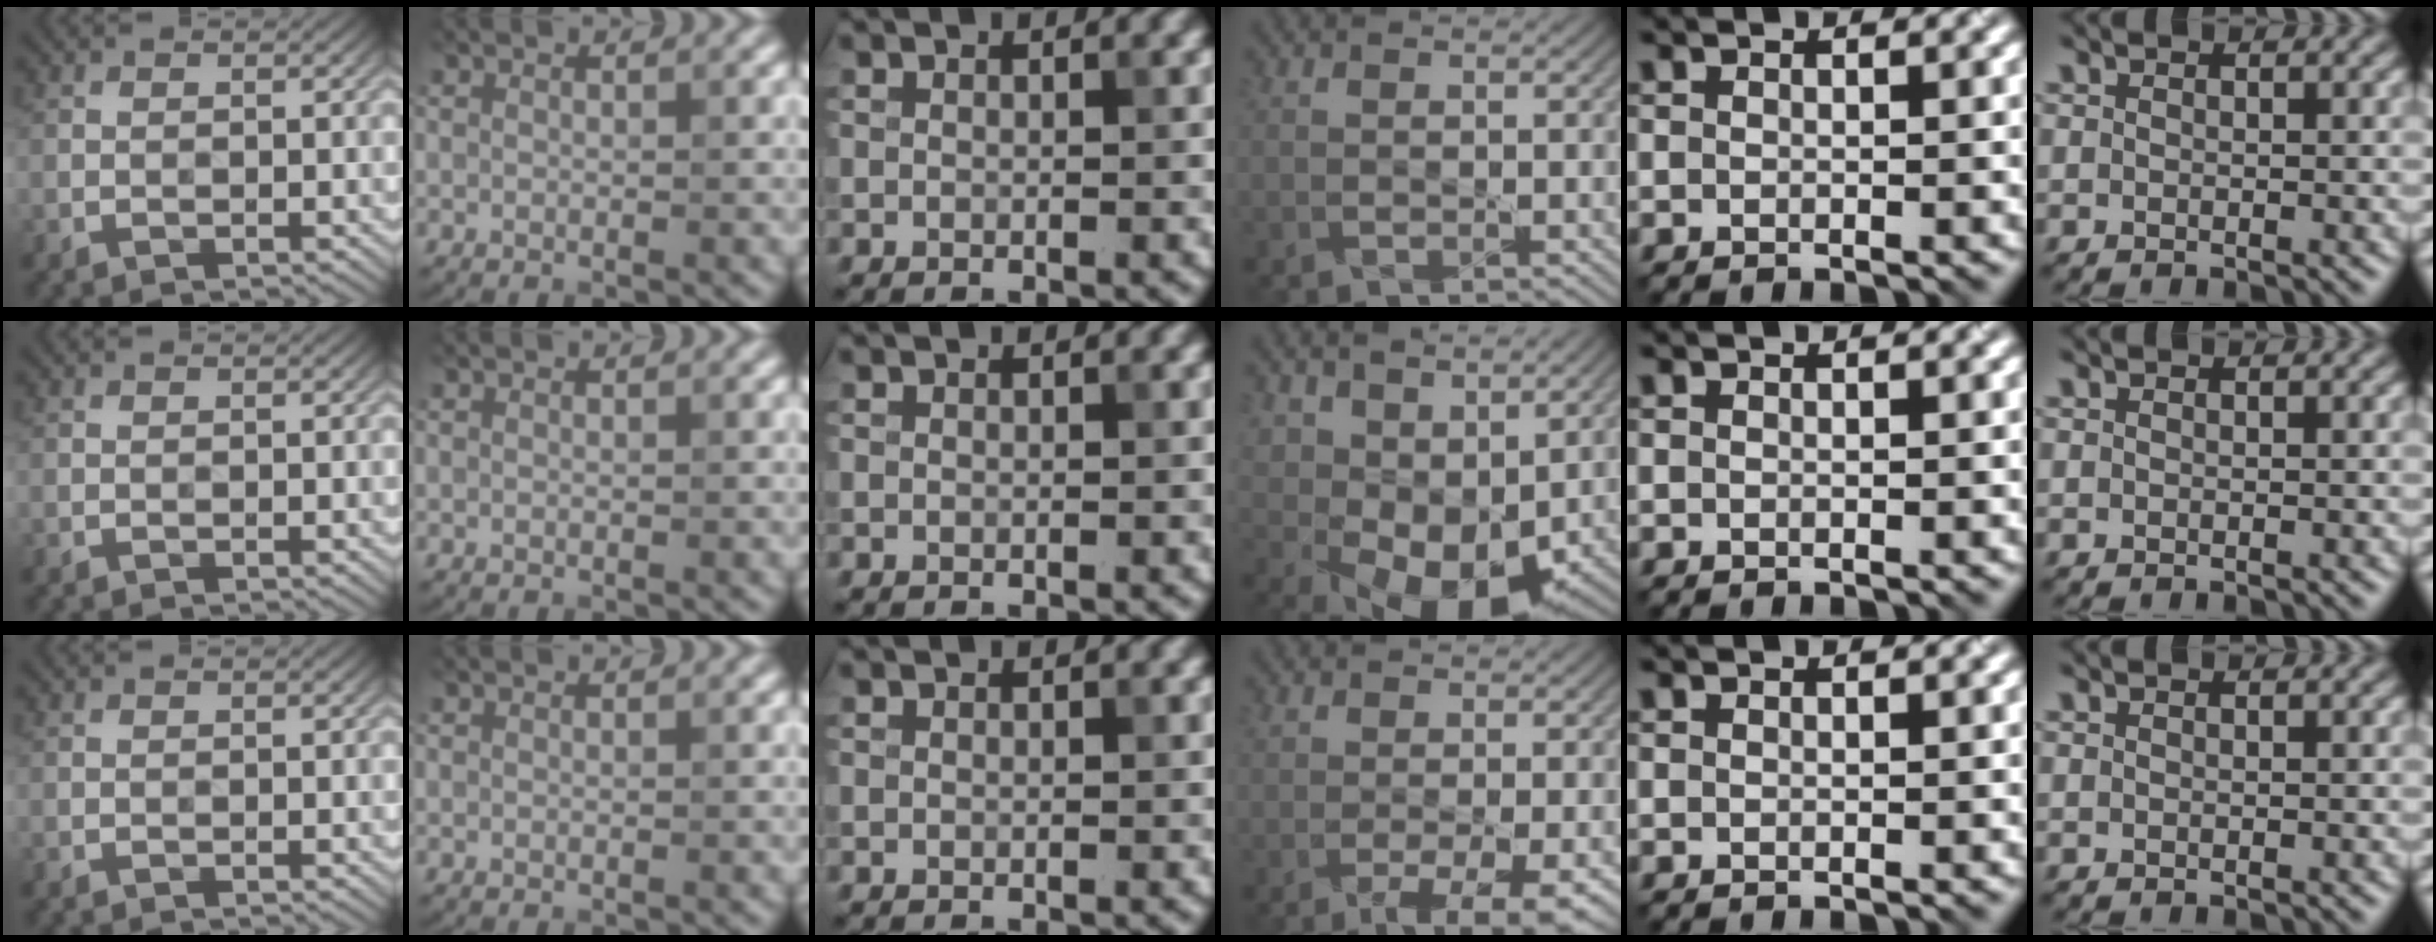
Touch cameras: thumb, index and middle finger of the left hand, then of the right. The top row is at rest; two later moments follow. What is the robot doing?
{"motion": "pour", "object": "watering can"}